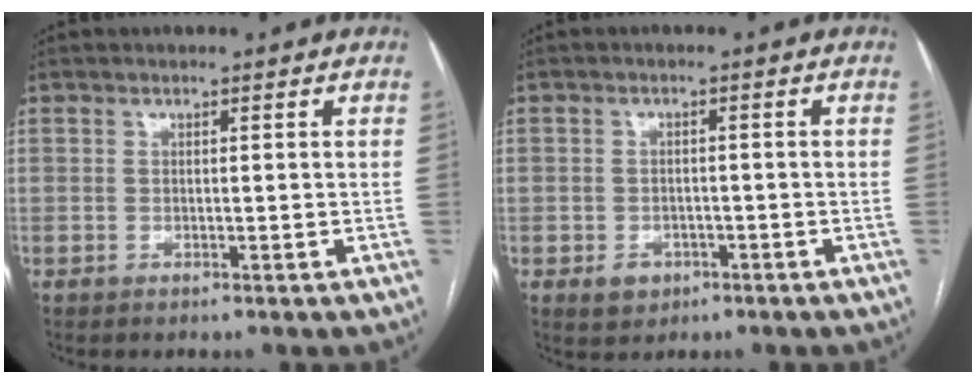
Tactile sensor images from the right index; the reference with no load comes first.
{"total": 3.2, "force": [-1.4, 2.7, 1.0], "torque": [-0.010, 0.007, -0.012]}